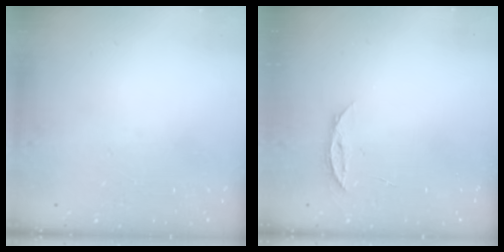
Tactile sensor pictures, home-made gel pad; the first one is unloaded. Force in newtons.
{"total": 4.0, "press": 3.9, "slide": 0.4}